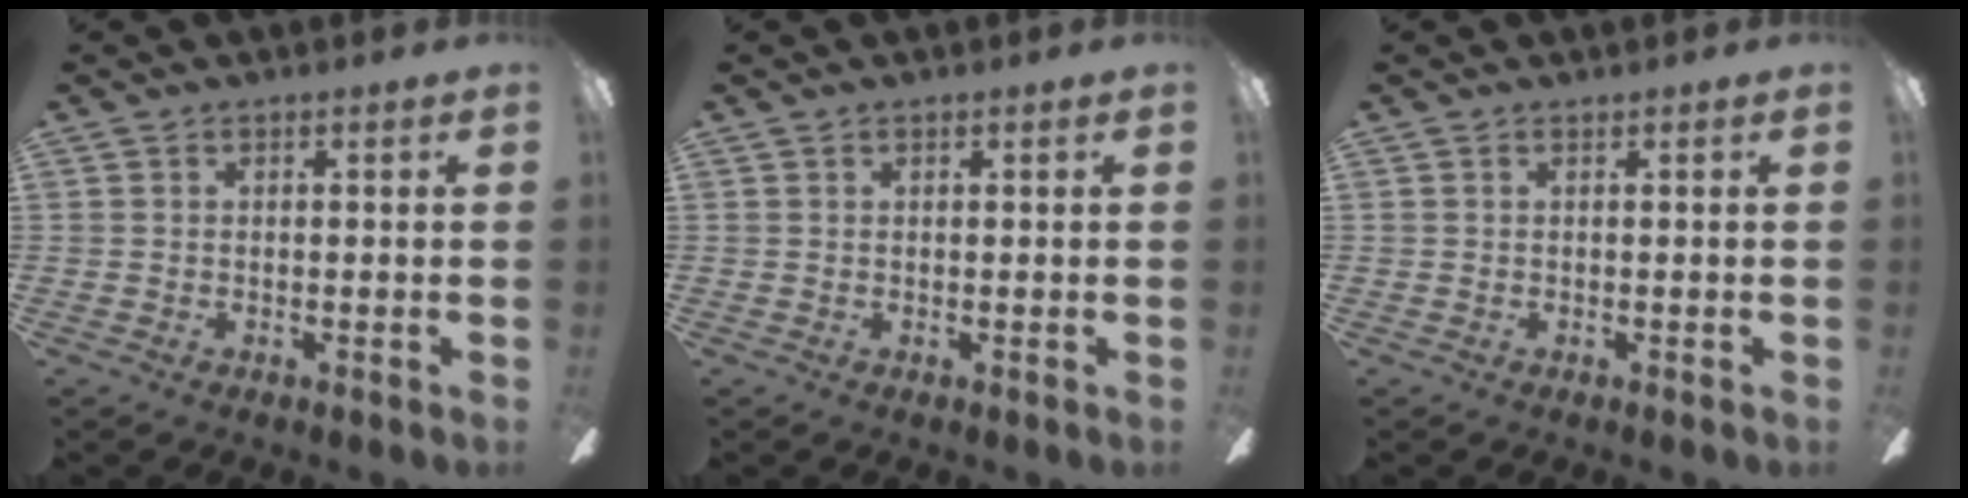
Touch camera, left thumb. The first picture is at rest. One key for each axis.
{"total": 0.0}
{"total": 0.0}